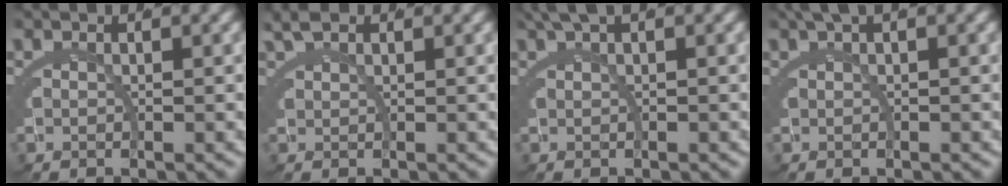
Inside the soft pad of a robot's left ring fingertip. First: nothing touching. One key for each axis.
{"total": 3.0, "fx": 2.3, "fy": 1.4, "fz": 1.4, "tx": -0.023, "ty": 0.015, "tz": 0.030}
{"total": 2.2, "fx": 1.9, "fy": 0.1, "fz": 1.1, "tx": -0.023, "ty": 0.016, "tz": 0.031}
{"total": 1.5, "fx": 1.3, "fy": -0.2, "fz": 0.8, "tx": -0.015, "ty": 0.013, "tz": 0.022}